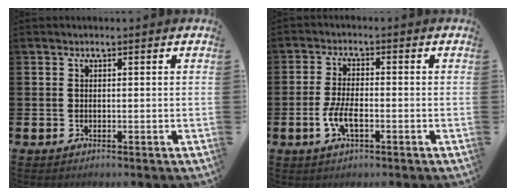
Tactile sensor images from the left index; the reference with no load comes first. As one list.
[{"total": 4.4, "force": [-1.4, 1.7, 3.8], "torque": [-0.076, 0.002, -0.029]}]